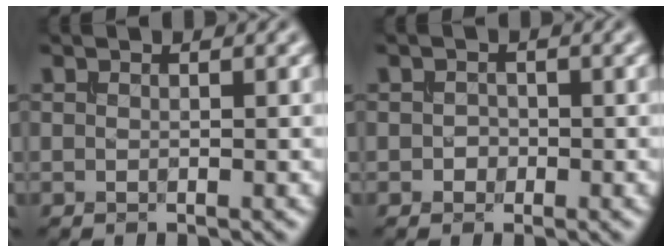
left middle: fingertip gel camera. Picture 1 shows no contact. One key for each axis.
{"total": 0.9, "fx": -0.3, "fy": 0.8, "fz": 0.2, "tx": -0.001, "ty": 0.000, "tz": -0.009}